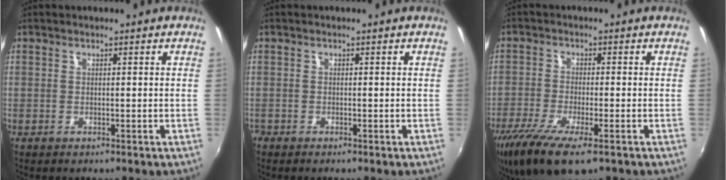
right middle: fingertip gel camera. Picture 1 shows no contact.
{"total": 0.8, "force": [-0.7, 0.4, 0.0], "torque": [-0.004, -0.003, -0.017]}
{"total": 12.1, "force": [-7.9, 3.4, 8.5], "torque": [-0.186, -0.042, -0.142]}